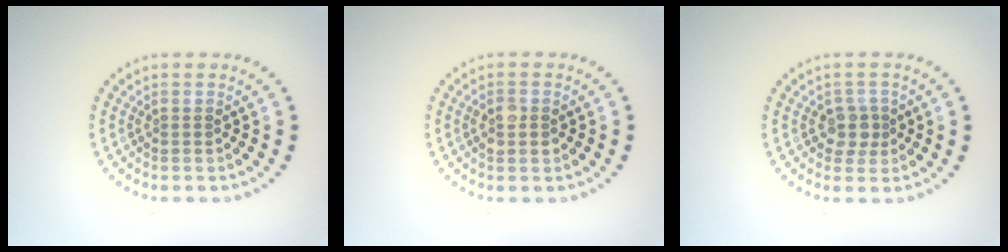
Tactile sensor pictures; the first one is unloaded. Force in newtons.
{"total": 2.1, "press": 2.1, "slide": 0.1}
{"total": 2.1, "press": 1.8, "slide": 1.0}